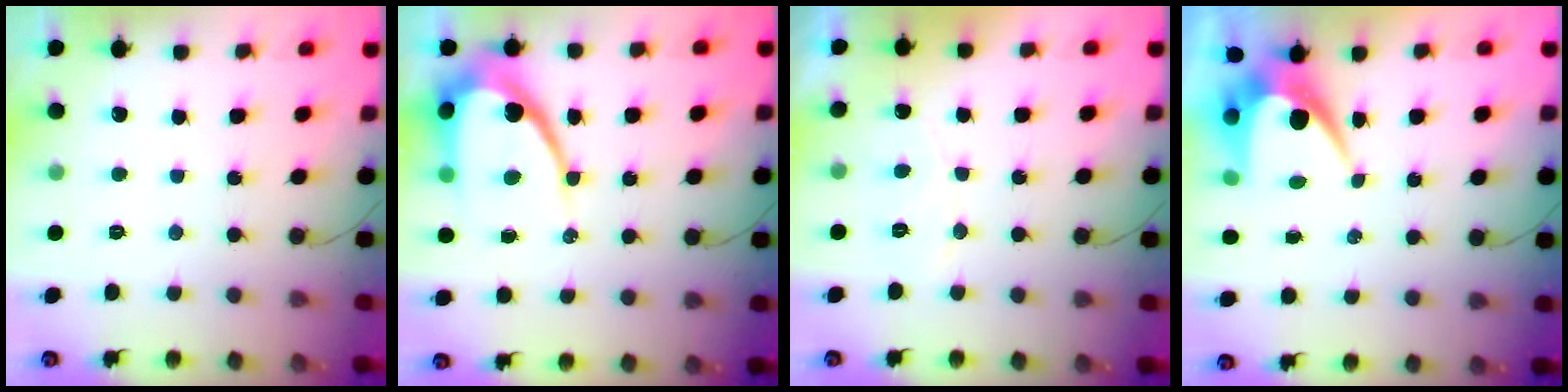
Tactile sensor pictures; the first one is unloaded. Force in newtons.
{"total": 12.3, "press": 12.3, "slide": 1.0}
{"total": 5.7, "press": 5.7, "slide": 0.3}
{"total": 6.1, "press": 6.1, "slide": 0.5}